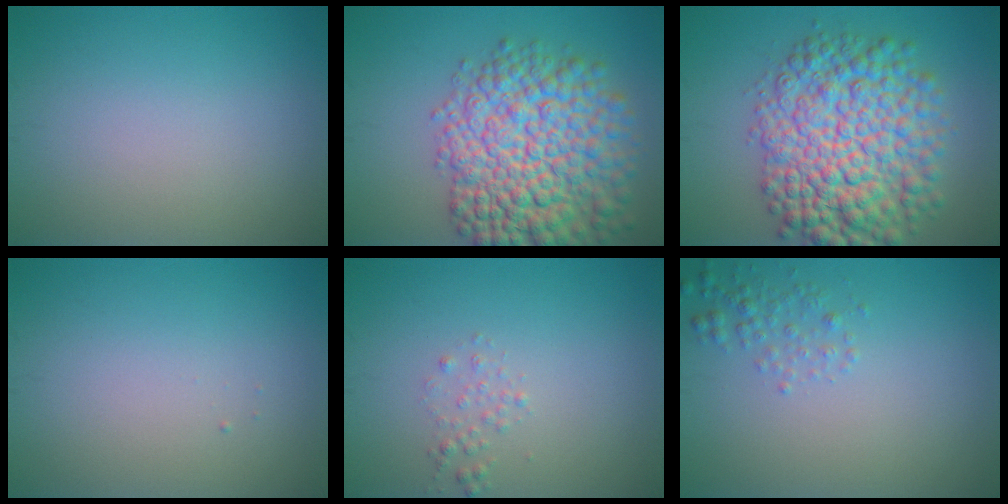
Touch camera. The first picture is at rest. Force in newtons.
{"total": 11.7, "press": 11.7, "slide": 0.4}
{"total": 11.0, "press": 11.0, "slide": 0.2}
{"total": 0.0}
{"total": 0.9, "press": 0.9, "slide": 0.1}
{"total": 1.6, "press": 1.6, "slide": 0.1}